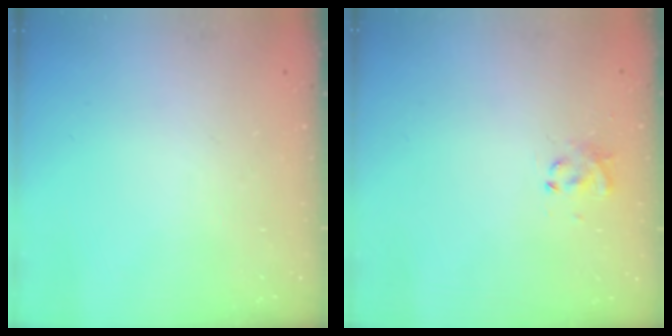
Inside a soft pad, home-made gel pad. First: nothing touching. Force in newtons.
{"total": 2.8, "press": 2.6, "slide": 1.0}